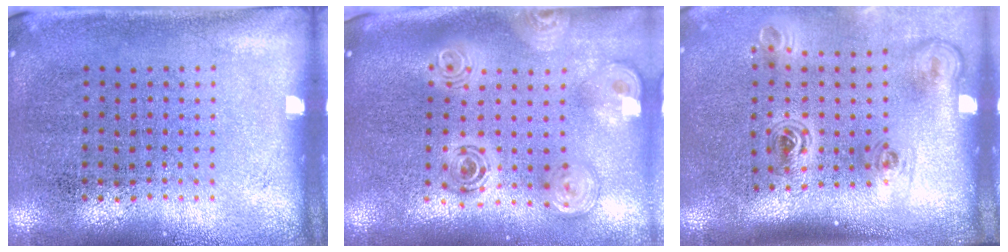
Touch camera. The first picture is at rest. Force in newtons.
{"total": 2.7, "press": 1.9, "slide": 1.9}
{"total": 2.2, "press": 1.4, "slide": 1.7}